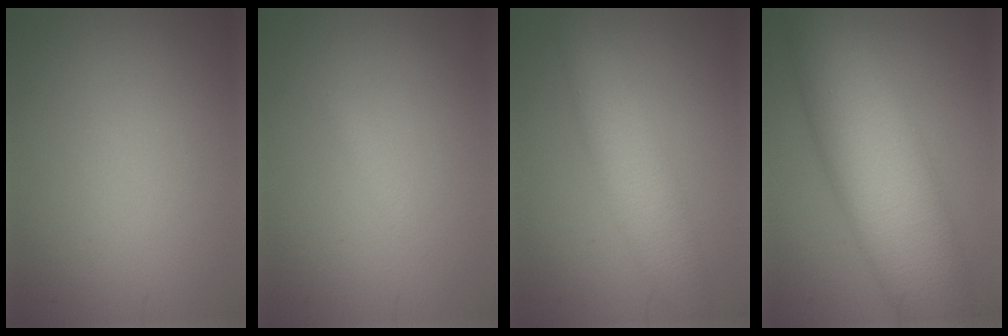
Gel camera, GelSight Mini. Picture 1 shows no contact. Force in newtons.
{"total": 0.6, "press": 0.6, "slide": 0.1}
{"total": 4.8, "press": 4.8, "slide": 0.2}
{"total": 12.7, "press": 12.7, "slide": 0.3}